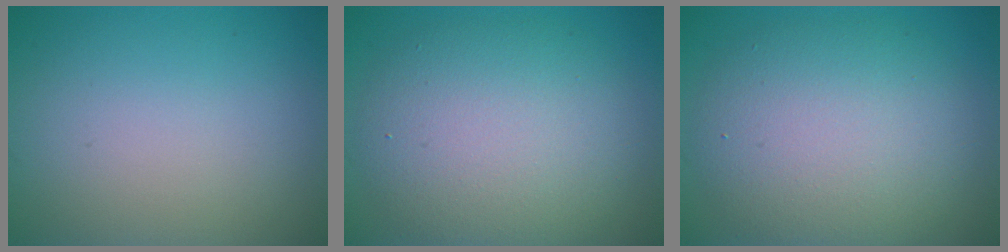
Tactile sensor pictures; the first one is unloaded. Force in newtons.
{"total": 8.0, "press": 8.0, "slide": 0.5}
{"total": 8.0, "press": 8.0, "slide": 0.5}